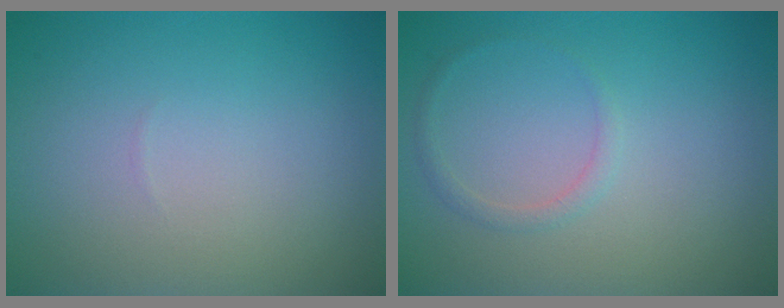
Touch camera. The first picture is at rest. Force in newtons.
{"total": 0.9, "press": 0.9, "slide": 0.1}